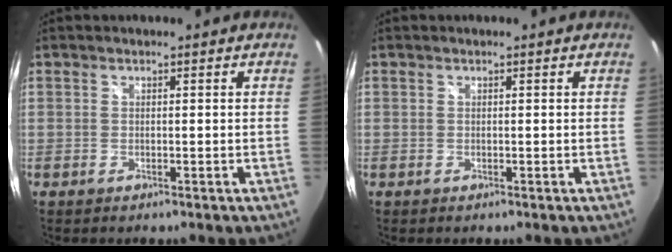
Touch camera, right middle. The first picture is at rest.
{"total": 0.0}